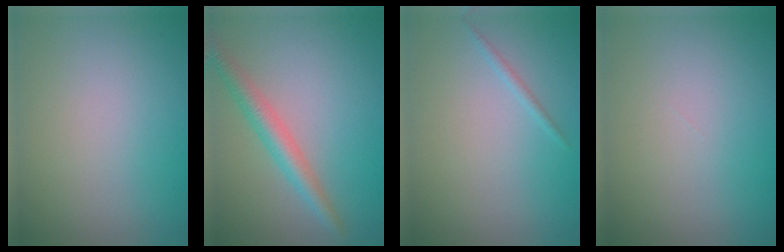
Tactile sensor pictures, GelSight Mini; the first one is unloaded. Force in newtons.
{"total": 3.2, "press": 3.2, "slide": 0.1}
{"total": 0.7, "press": 0.7, "slide": 0.1}
{"total": 0.0}